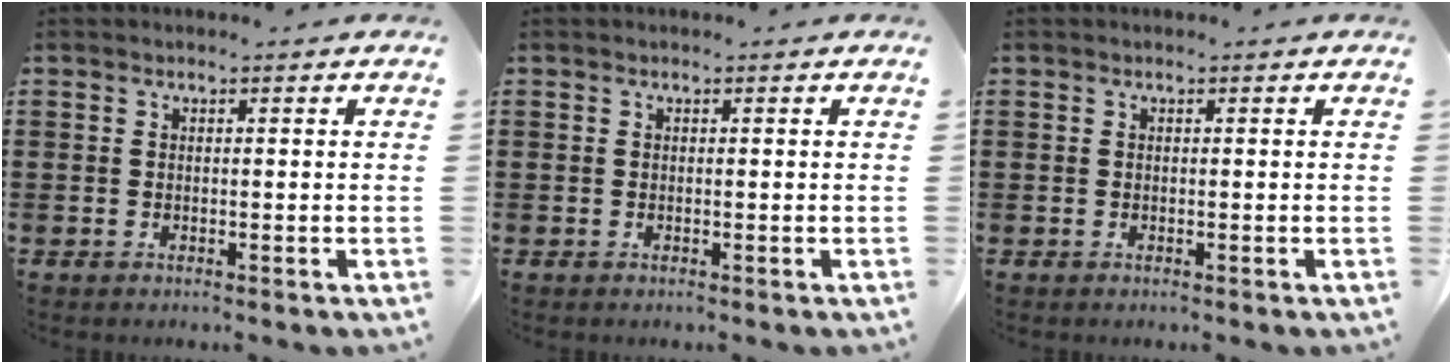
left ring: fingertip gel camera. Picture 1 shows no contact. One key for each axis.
{"total": 0.0}
{"total": 0.0}